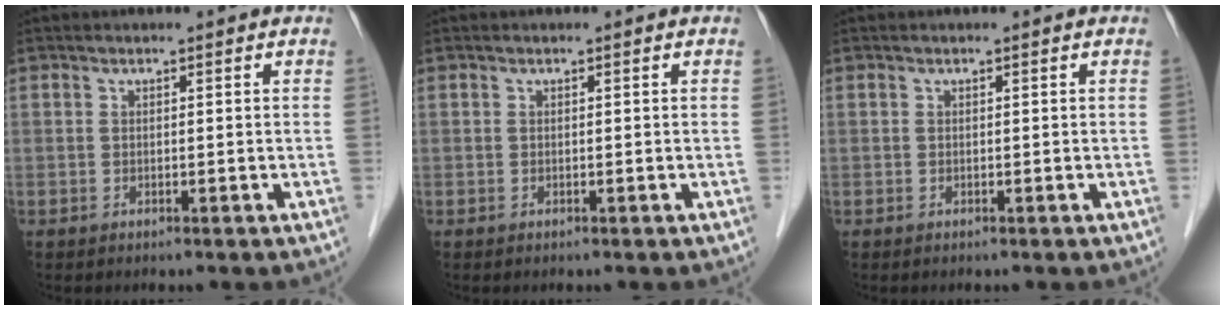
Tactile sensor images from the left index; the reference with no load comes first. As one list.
[{"total": 0.0}, {"total": 0.0}]